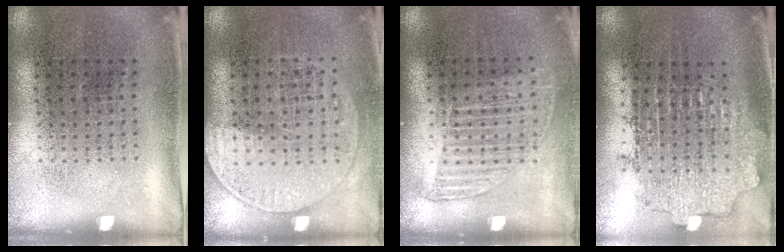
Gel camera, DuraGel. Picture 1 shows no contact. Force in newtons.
{"total": 1.3, "press": 1.2, "slide": 0.5}
{"total": 1.3, "press": 1.1, "slide": 0.6}
{"total": 2.0, "press": 1.5, "slide": 1.3}